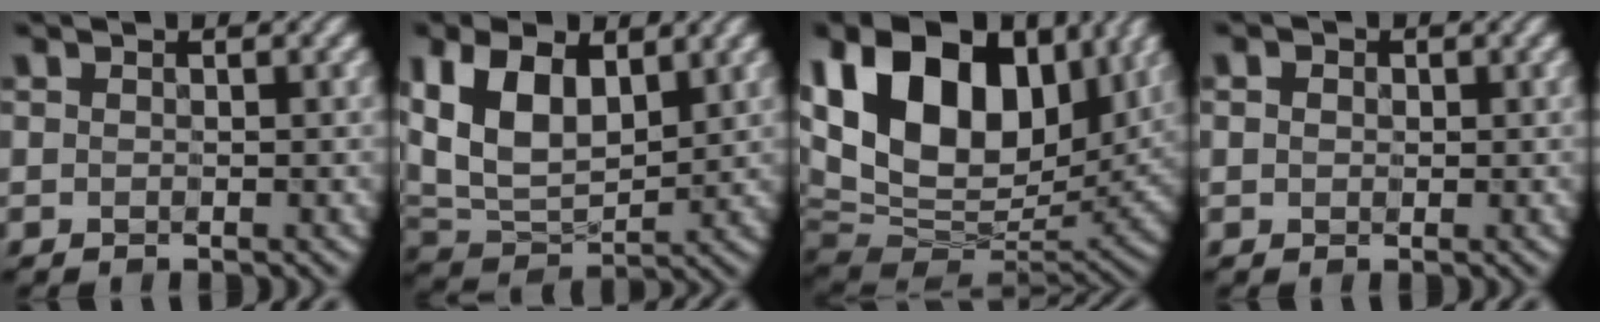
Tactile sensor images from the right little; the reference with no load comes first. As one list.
[{"total": 8.8, "force": [2.6, 5.1, 6.7], "torque": [-0.150, 0.003, 0.044]}, {"total": 18.1, "force": [5.8, 11.9, 12.4], "torque": [-0.248, 0.034, 0.100]}, {"total": 1.3, "force": [0.3, 1.1, 0.6], "torque": [-0.016, 0.005, -0.002]}]